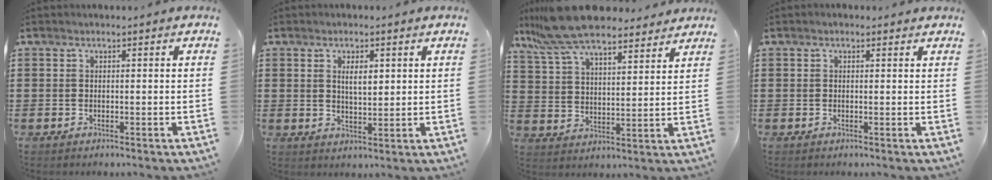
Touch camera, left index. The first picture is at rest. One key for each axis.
{"total": 3.4, "fx": 1.3, "fy": 1.3, "fz": 2.9, "tx": -0.045, "ty": 0.000, "tz": 0.017}
{"total": 11.0, "fx": 9.3, "fy": 2.2, "fz": 5.4, "tx": -0.135, "ty": -0.025, "tz": 0.170}
{"total": 0.6, "fx": 0.3, "fy": 0.4, "fz": 0.3, "tx": -0.007, "ty": 0.006, "tz": 0.005}